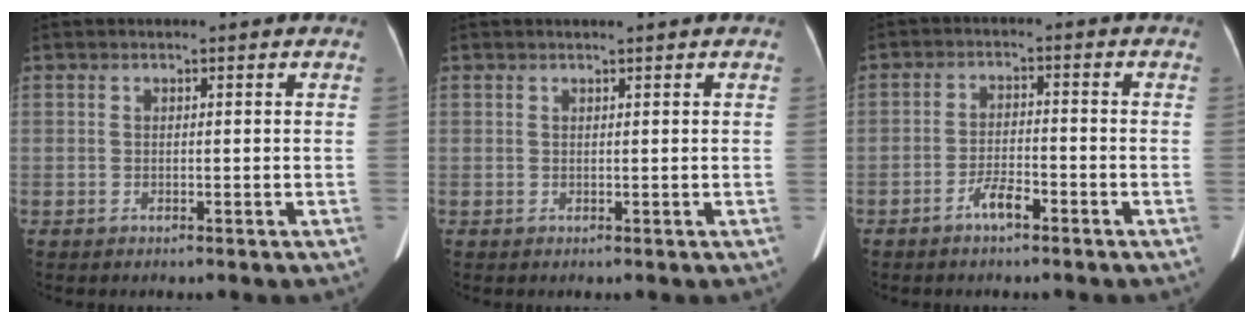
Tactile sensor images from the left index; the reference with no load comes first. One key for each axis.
{"total": 1.0, "fx": 0.9, "fy": -0.3, "fz": 0.5, "tx": -0.010, "ty": 0.006, "tz": 0.020}
{"total": 3.6, "fx": -2.6, "fy": 0.9, "fz": 2.3, "tx": -0.046, "ty": 0.001, "tz": -0.051}